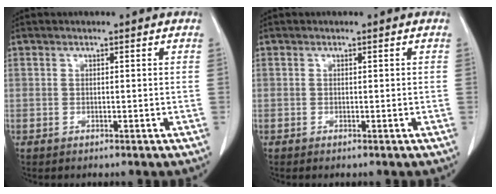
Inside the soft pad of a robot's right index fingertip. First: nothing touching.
{"total": 0.0}